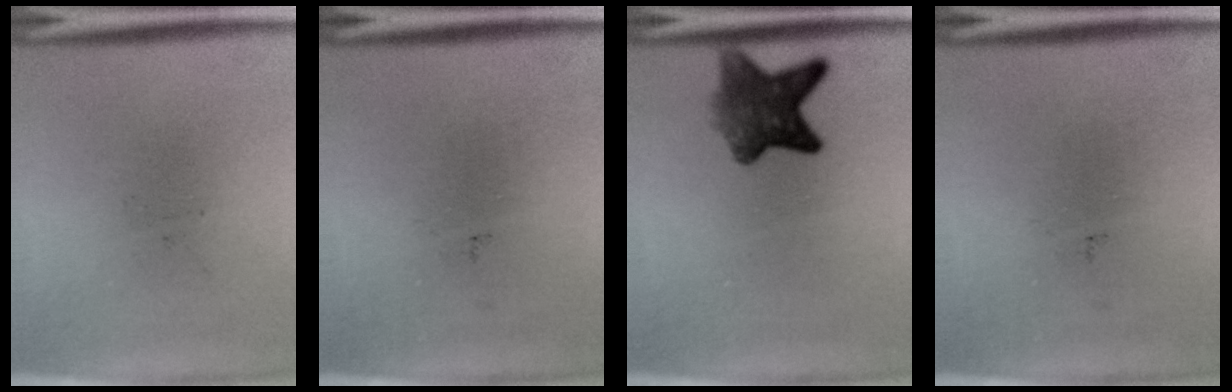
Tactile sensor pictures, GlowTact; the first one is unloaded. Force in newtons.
{"total": 0.0}
{"total": 6.6}
{"total": 0.0}